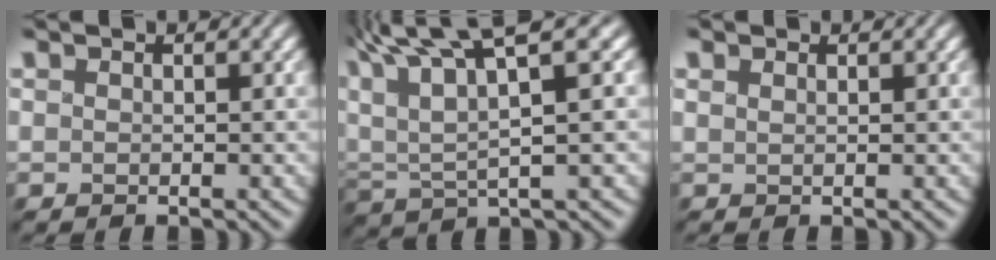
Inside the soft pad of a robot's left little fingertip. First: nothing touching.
{"total": 8.4, "force": [4.9, 1.9, 6.5], "torque": [-0.125, 0.014, 0.086]}
{"total": 0.6, "force": [0.5, 0.2, 0.2], "torque": [-0.008, -0.001, 0.011]}